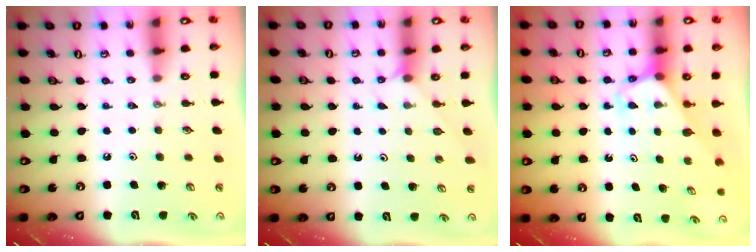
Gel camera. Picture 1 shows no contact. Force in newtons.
{"total": 4.1, "press": 4.0, "slide": 0.4}
{"total": 3.0, "press": 3.0, "slide": 0.2}